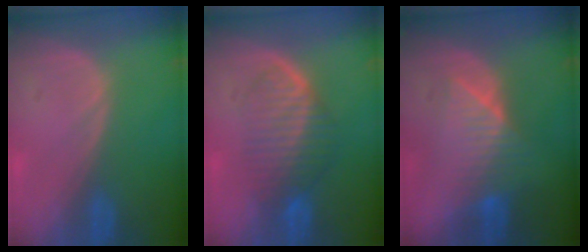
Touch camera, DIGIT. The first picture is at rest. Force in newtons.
{"total": 6.3, "press": 6.2, "slide": 1.2}
{"total": 6.6, "press": 6.6, "slide": 0.5}